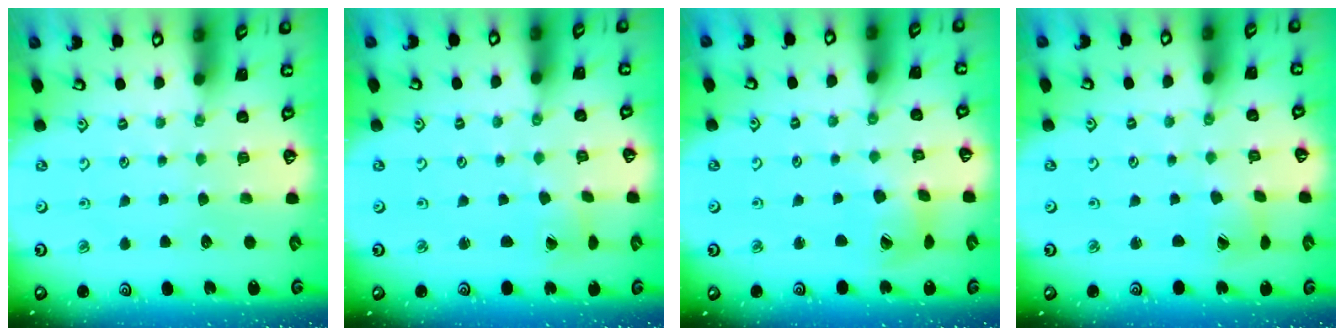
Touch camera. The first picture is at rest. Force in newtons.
{"total": 1.5, "press": 1.5, "slide": 0.0}
{"total": 7.4, "press": 7.4, "slide": 0.9}
{"total": 3.0, "press": 3.0, "slide": 0.2}